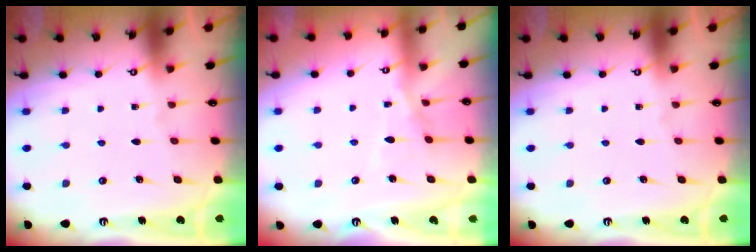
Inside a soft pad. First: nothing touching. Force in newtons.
{"total": 6.2, "press": 6.2, "slide": 0.5}
{"total": 0.0}